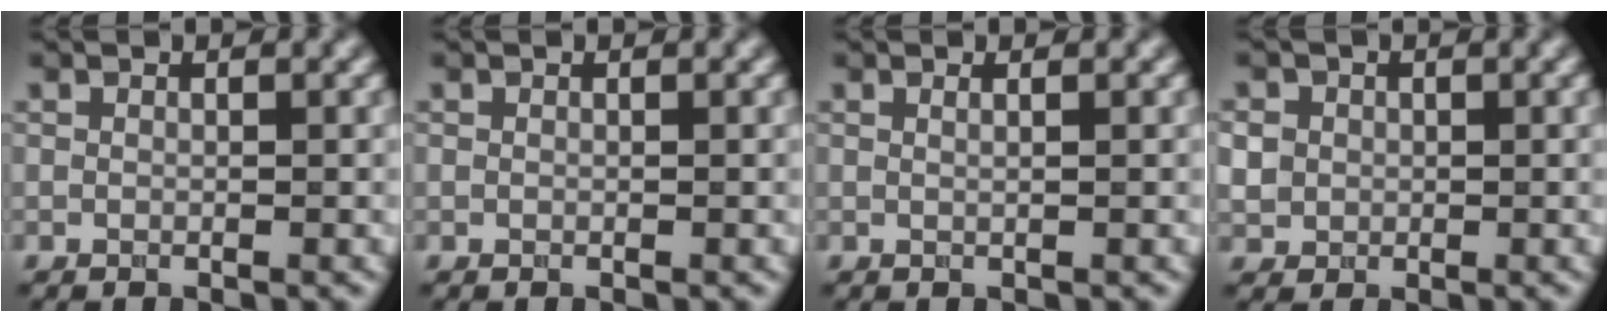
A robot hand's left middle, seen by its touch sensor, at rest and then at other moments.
{"total": 0.0}
{"total": 1.1, "force": [0.4, 0.5, 0.8], "torque": [-0.004, -0.004, -0.004]}
{"total": 2.2, "force": [0.0, 2.1, 0.7], "torque": [-0.019, 0.005, 0.010]}